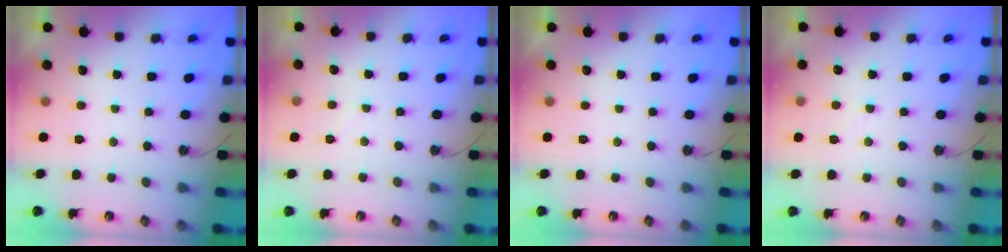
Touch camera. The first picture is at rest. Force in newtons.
{"total": 4.4, "press": 4.3, "slide": 0.7}
{"total": 0.0}
{"total": 2.8, "press": 2.8, "slide": 0.4}